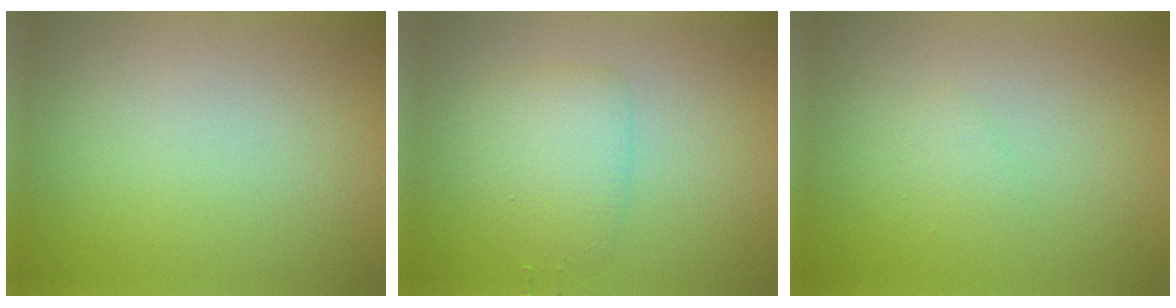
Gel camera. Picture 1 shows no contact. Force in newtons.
{"total": 2.9, "press": 2.9, "slide": 0.0}
{"total": 0.7, "press": 0.7, "slide": 0.1}